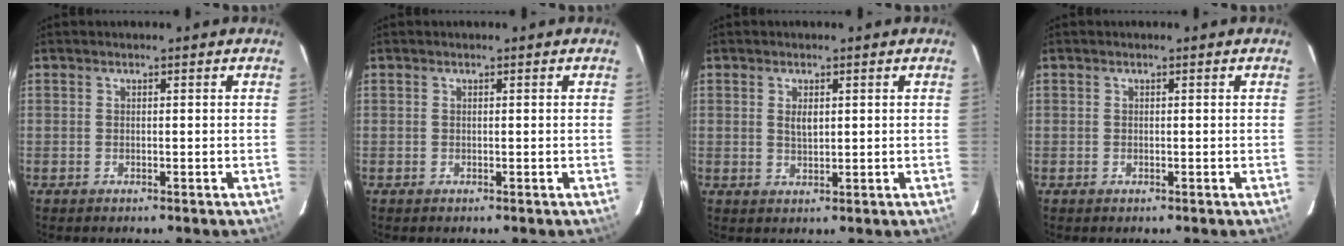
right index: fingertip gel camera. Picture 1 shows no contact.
{"total": 0.0}
{"total": 2.3, "force": [0.7, 1.1, 1.9], "torque": [-0.033, 0.000, 0.014]}
{"total": 0.0}